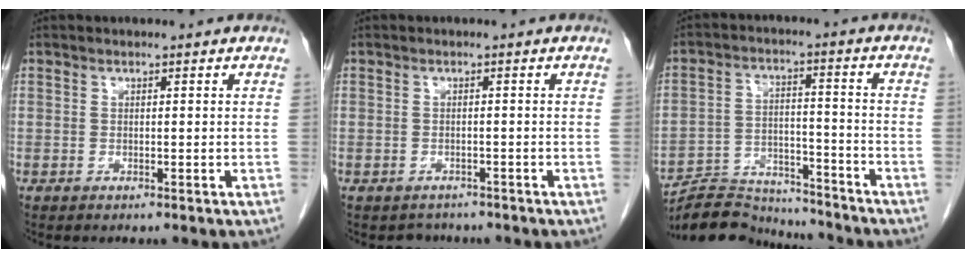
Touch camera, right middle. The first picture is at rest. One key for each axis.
{"total": 2.2, "fx": -1.9, "fy": 1.1, "fz": -0.3, "tx": -0.005, "ty": 0.000, "tz": -0.028}
{"total": 13.2, "fx": -12.9, "fy": 2.0, "fz": 2.0, "tx": -0.030, "ty": 0.017, "tz": -0.205}